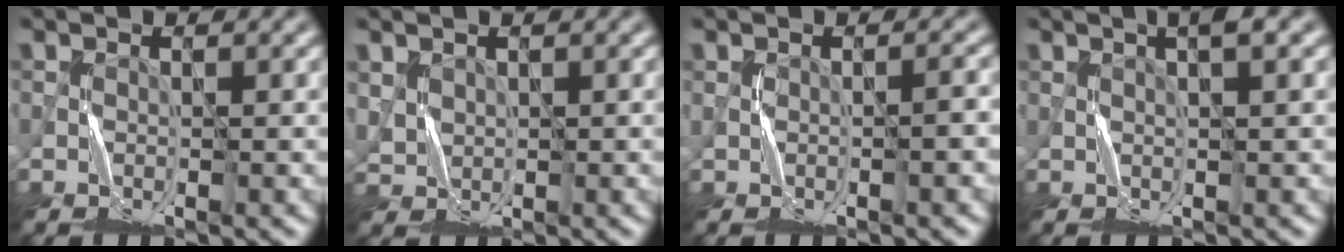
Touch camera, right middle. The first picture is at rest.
{"total": 1.6, "force": [0.9, 1.3, 0.4], "torque": [-0.020, 0.000, 0.026]}
{"total": 1.3, "force": [-0.1, 0.4, 1.3], "torque": [-0.020, 0.004, 0.001]}
{"total": 2.5, "force": [1.2, 0.3, 2.1], "torque": [-0.036, 0.009, 0.021]}